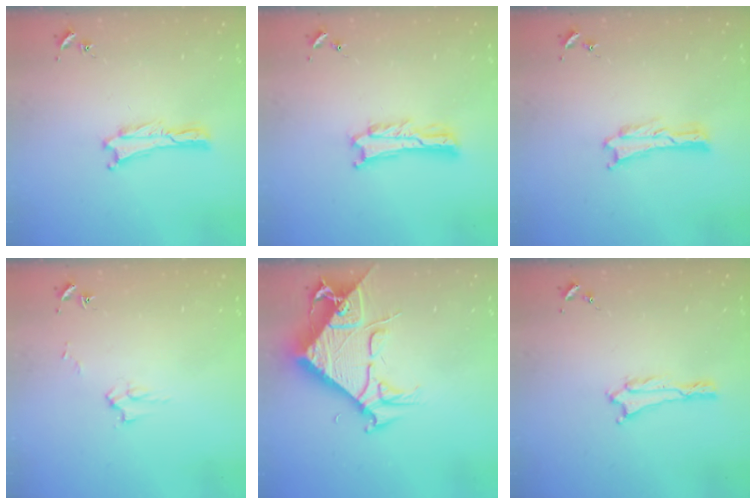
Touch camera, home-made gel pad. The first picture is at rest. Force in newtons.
{"total": 2.0, "press": 2.0, "slide": 0.3}
{"total": 0.0}
{"total": 2.6, "press": 2.6, "slide": 0.3}
{"total": 9.0, "press": 9.0, "slide": 0.9}
{"total": 0.0}